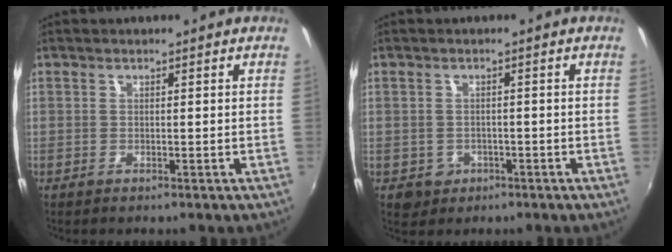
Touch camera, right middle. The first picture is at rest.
{"total": 3.9, "force": [-1.3, 3.5, 1.0], "torque": [-0.030, -0.003, -0.012]}